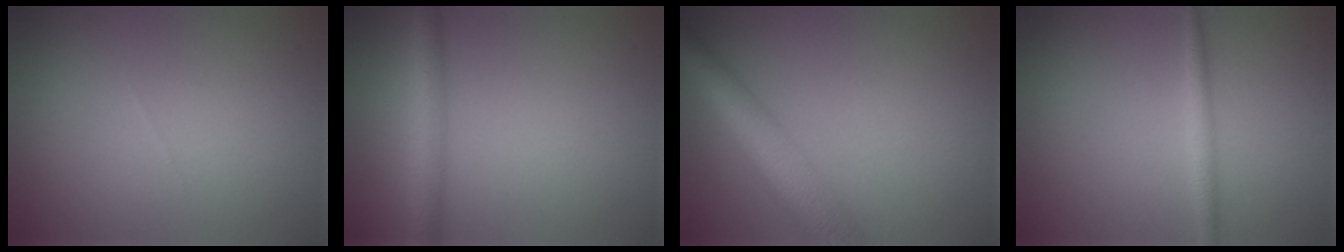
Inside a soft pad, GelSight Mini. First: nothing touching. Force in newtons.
{"total": 3.6, "press": 3.6, "slide": 0.1}
{"total": 6.7, "press": 6.7, "slide": 0.2}
{"total": 1.4, "press": 1.4, "slide": 0.1}